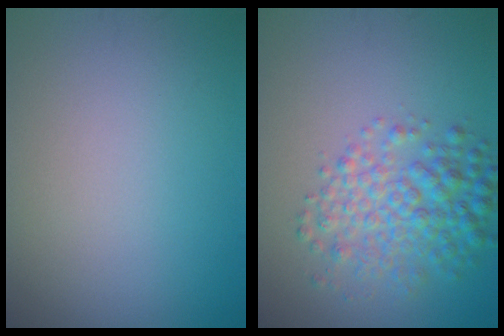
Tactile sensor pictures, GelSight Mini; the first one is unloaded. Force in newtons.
{"total": 4.9, "press": 4.9, "slide": 0.1}